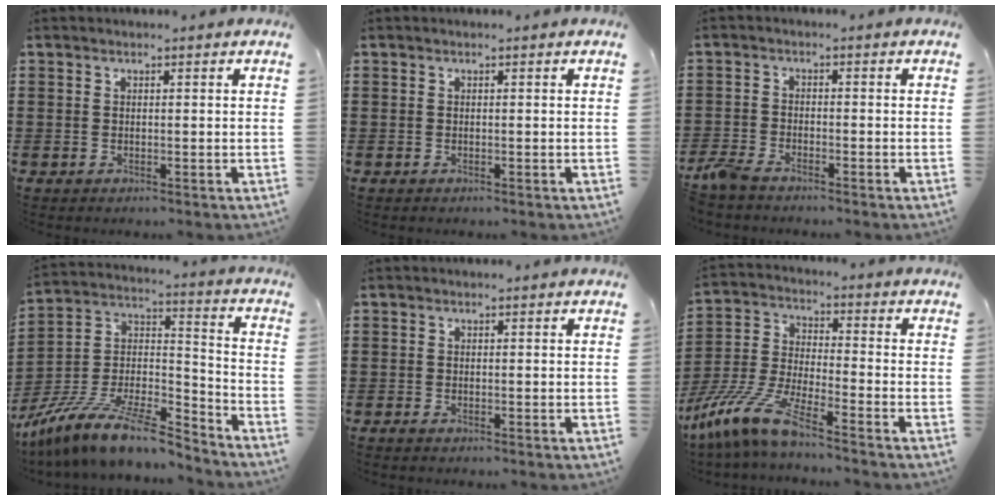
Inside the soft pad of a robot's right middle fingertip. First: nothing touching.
{"total": 0.0}
{"total": 3.2, "force": [-2.9, 0.7, 1.2], "torque": [-0.051, -0.006, -0.066]}
{"total": 12.5, "force": [-10.3, 1.7, 7.0], "torque": [-0.137, 0.012, -0.196]}
{"total": 0.6, "force": [-0.5, 0.0, 0.3], "torque": [-0.007, -0.006, -0.008]}
{"total": 10.1, "force": [-8.1, 0.8, 5.9], "torque": [-0.158, -0.013, -0.172]}